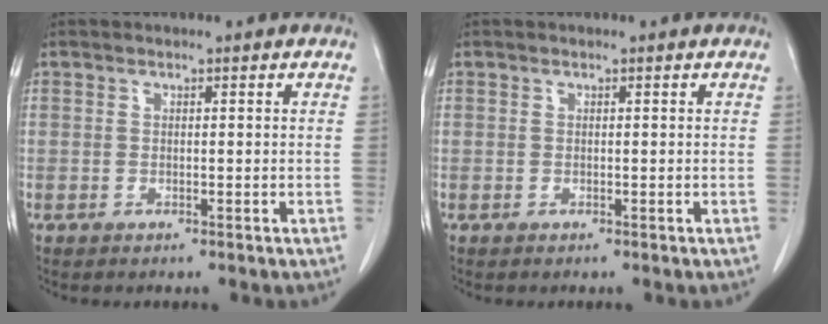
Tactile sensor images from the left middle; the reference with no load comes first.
{"total": 0.0}